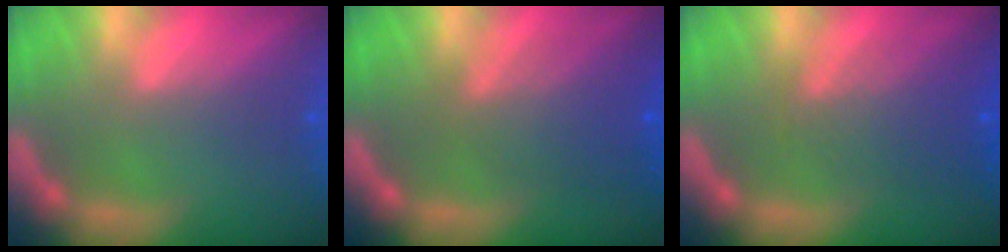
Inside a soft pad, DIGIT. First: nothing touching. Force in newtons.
{"total": 5.5}
{"total": 5.1}